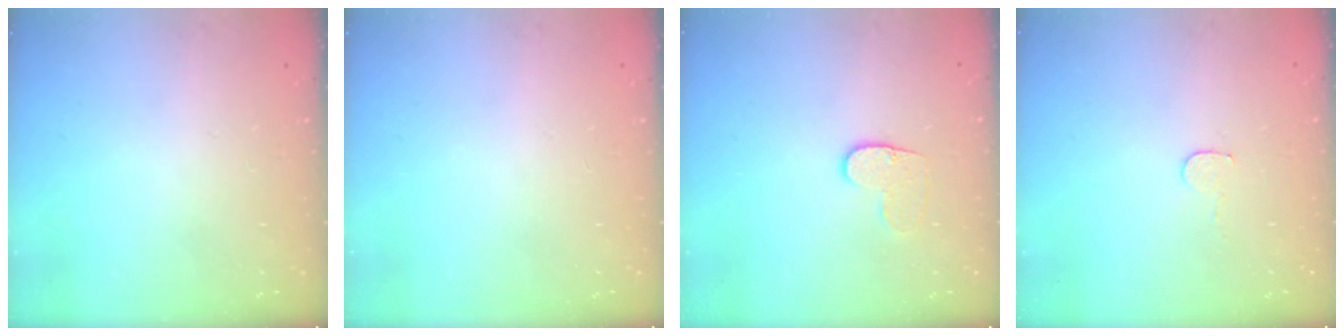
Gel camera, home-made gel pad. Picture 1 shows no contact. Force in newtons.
{"total": 0.0}
{"total": 7.0, "press": 7.0, "slide": 0.7}
{"total": 4.1, "press": 4.1, "slide": 0.3}